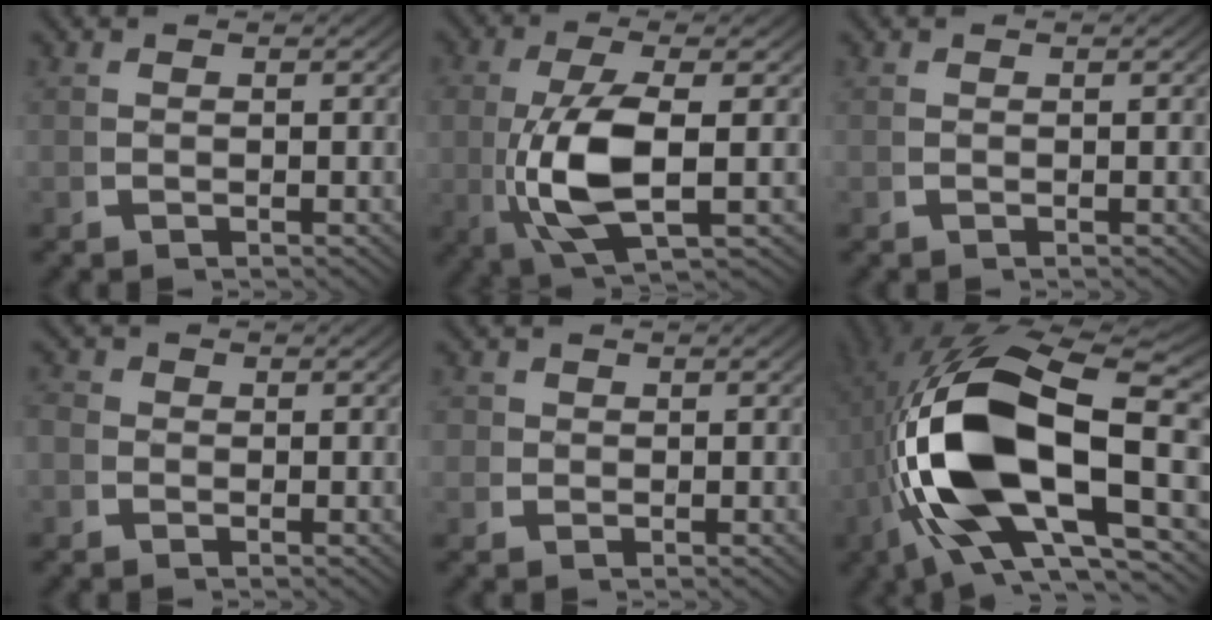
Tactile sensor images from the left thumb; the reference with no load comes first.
{"total": 9.9, "force": [-0.5, 4.6, 8.7], "torque": [-0.217, -0.033, 0.016]}
{"total": 0.0}
{"total": 1.7, "force": [-0.4, 1.6, 0.4], "torque": [-0.008, -0.002, -0.015]}
{"total": 1.8, "force": [0.3, 1.7, 0.5], "torque": [-0.014, -0.005, 0.002]}
{"total": 18.7, "force": [0.3, 9.6, 16.0], "torque": [-0.336, -0.026, 0.019]}